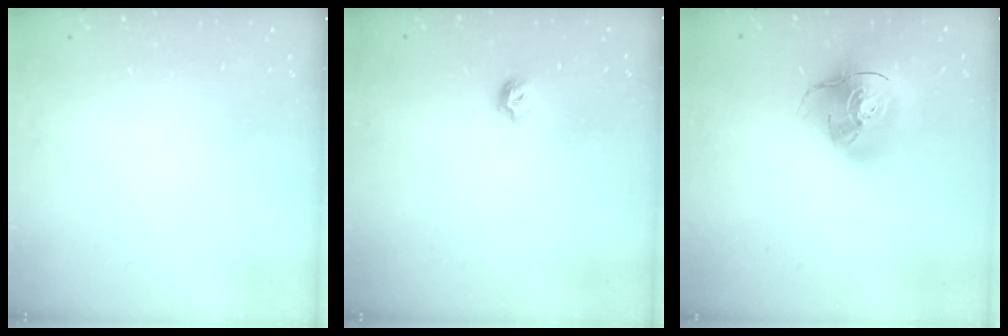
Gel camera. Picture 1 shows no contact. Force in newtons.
{"total": 5.3, "press": 5.3, "slide": 0.9}
{"total": 17.7, "press": 17.5, "slide": 2.5}